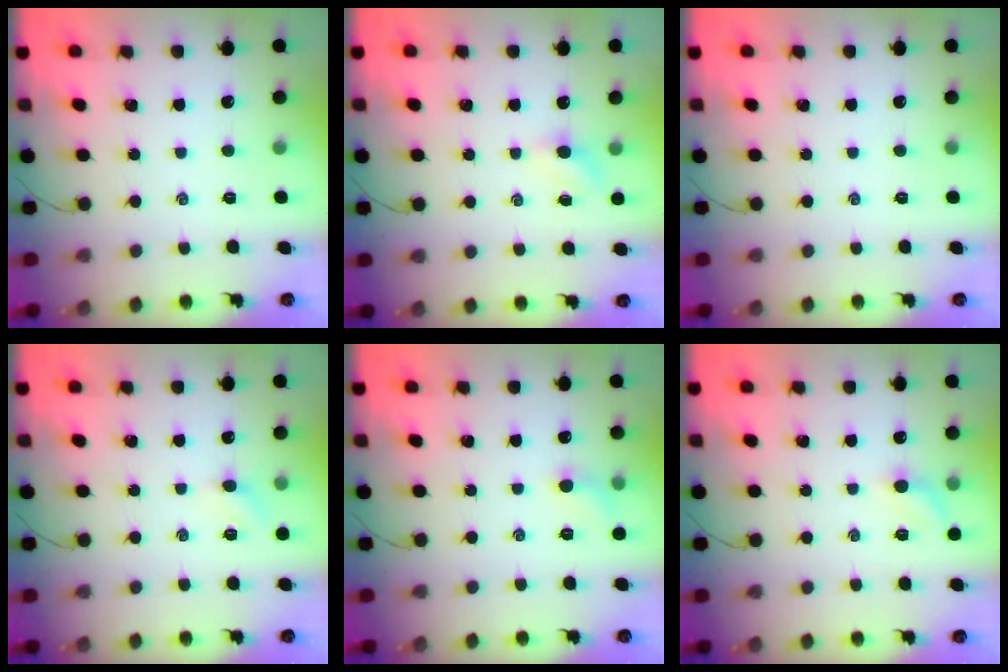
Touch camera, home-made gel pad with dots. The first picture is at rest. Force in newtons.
{"total": 4.0, "press": 3.8, "slide": 1.2}
{"total": 0.0}
{"total": 3.1, "press": 3.0, "slide": 1.0}
{"total": 5.5, "press": 5.2, "slide": 1.7}
{"total": 6.5, "press": 6.3, "slide": 1.4}